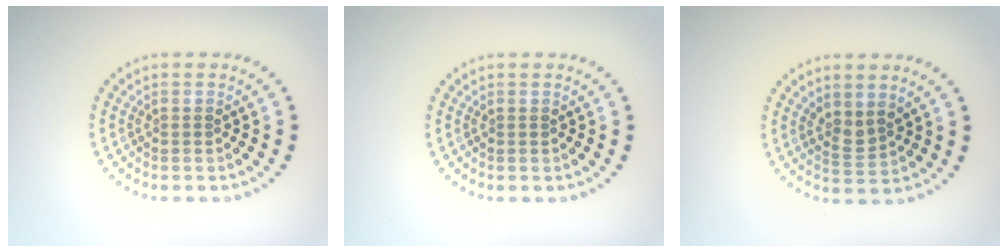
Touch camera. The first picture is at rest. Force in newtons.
{"total": 0.0}
{"total": 1.8, "press": 1.4, "slide": 1.2}